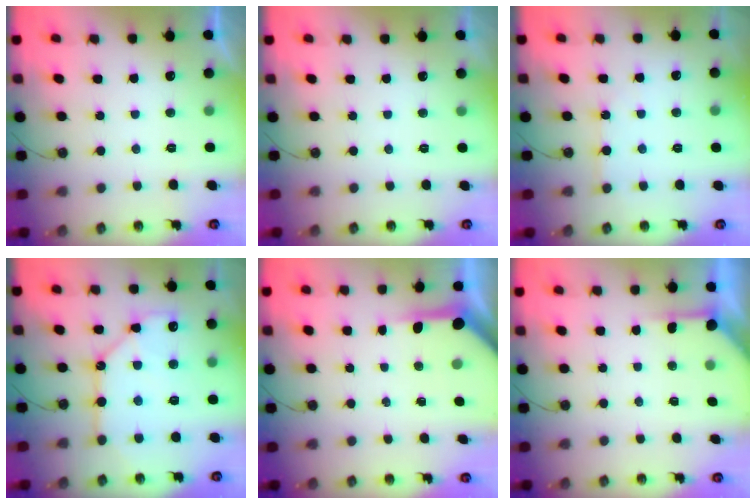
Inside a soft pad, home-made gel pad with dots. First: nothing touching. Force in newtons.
{"total": 0.0}
{"total": 5.5, "press": 5.5, "slide": 0.6}
{"total": 11.8, "press": 11.7, "slide": 1.1}
{"total": 4.9, "press": 4.9, "slide": 0.3}
{"total": 3.5, "press": 3.4, "slide": 0.5}